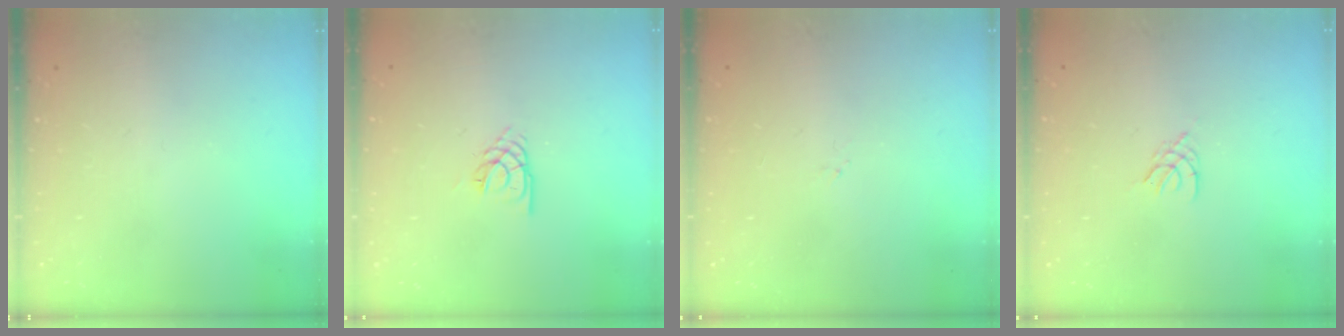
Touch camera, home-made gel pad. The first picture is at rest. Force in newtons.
{"total": 3.2, "press": 3.2, "slide": 0.5}
{"total": 0.0}
{"total": 2.1, "press": 2.0, "slide": 0.4}